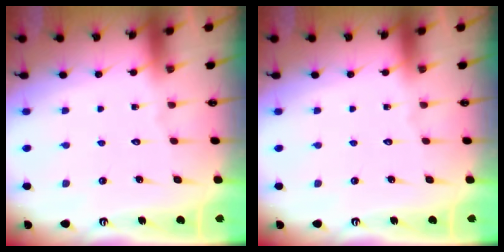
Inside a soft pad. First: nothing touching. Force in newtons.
{"total": 0.0}